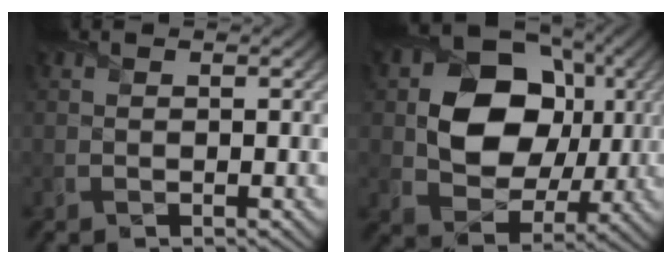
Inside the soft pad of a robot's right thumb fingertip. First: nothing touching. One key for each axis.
{"total": 13.5, "fx": 1.8, "fy": 10.5, "fz": 8.3, "tx": -0.153, "ty": -0.008, "tz": 0.031}